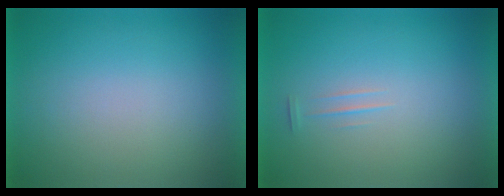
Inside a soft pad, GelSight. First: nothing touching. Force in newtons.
{"total": 1.2}